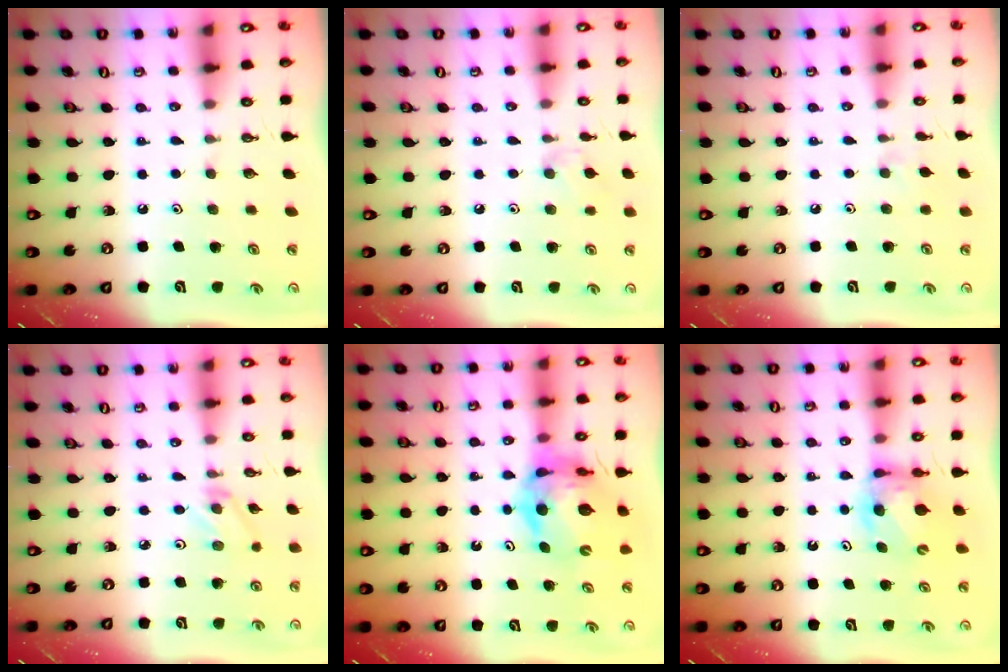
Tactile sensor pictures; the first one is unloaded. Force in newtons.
{"total": 7.2, "press": 7.2, "slide": 0.6}
{"total": 3.4, "press": 3.3, "slide": 0.7}
{"total": 2.6, "press": 2.6, "slide": 0.4}
{"total": 13.5, "press": 13.4, "slide": 1.4}
{"total": 6.4, "press": 6.4, "slide": 0.2}